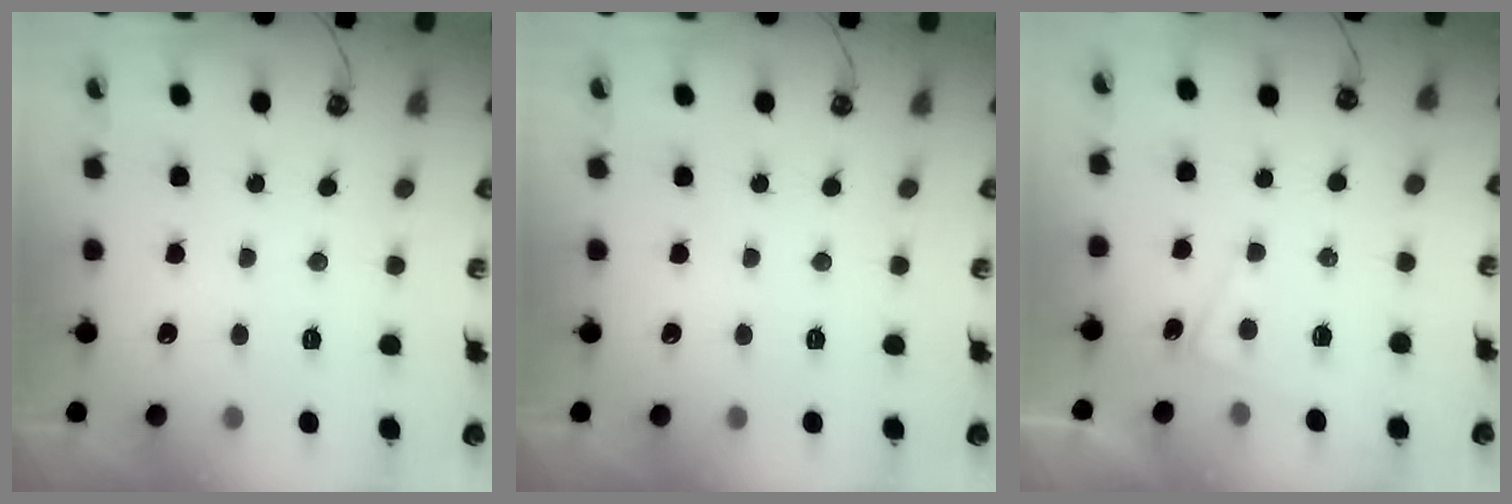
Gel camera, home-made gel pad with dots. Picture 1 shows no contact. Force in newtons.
{"total": 0.0}
{"total": 2.1, "press": 2.0, "slide": 0.3}